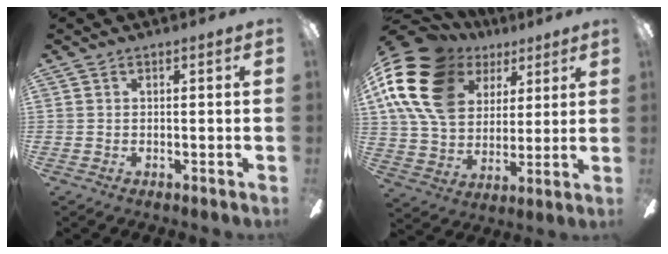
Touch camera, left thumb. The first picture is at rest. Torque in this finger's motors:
{"motor_torque": [0.45, 0.90, 1.47, -1.30, 0.58]}